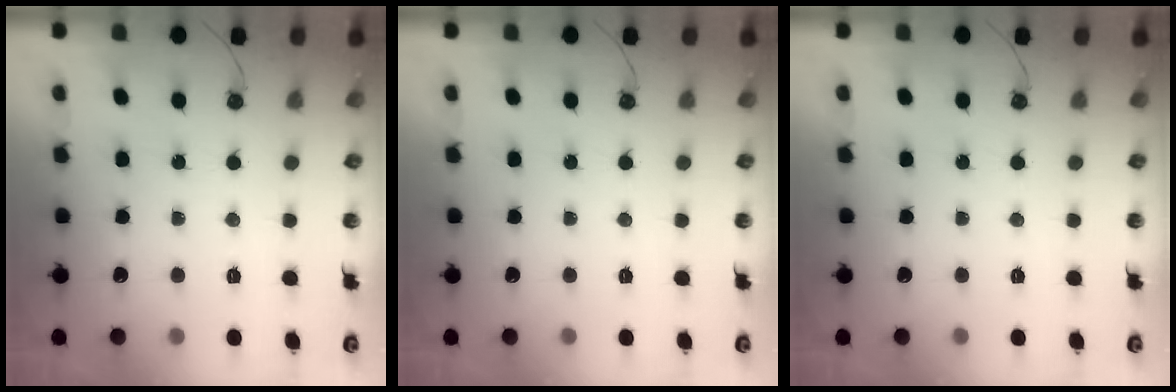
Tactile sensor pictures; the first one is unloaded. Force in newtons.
{"total": 0.0}
{"total": 0.0}